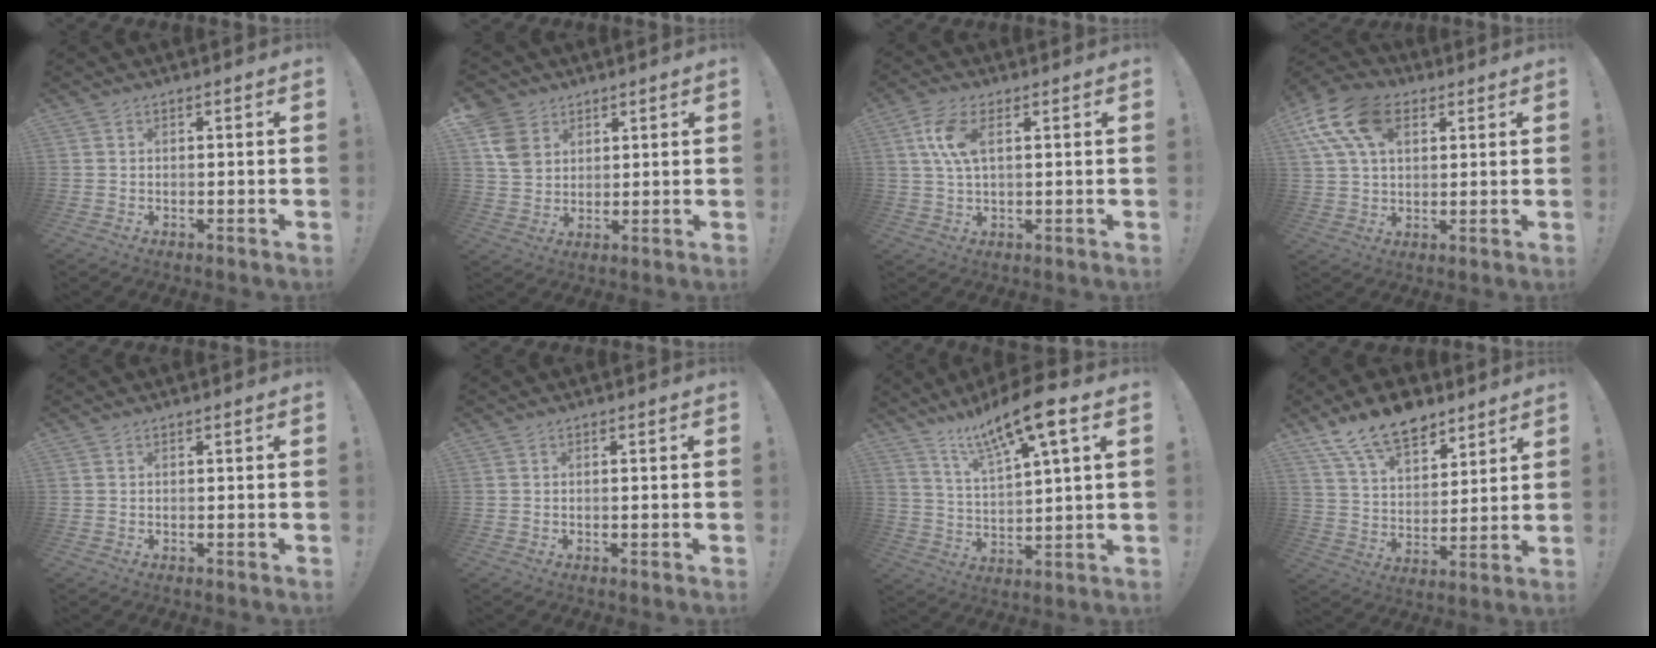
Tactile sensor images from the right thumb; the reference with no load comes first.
{"total": 9.0, "force": [4.3, 7.1, 3.3], "torque": [-0.061, -0.017, 0.088]}
{"total": 8.2, "force": [2.3, 3.6, 7.0], "torque": [-0.150, -0.001, 0.038]}
{"total": 16.4, "force": [6.8, 10.4, 10.7], "torque": [-0.207, -0.016, 0.125]}
{"total": 0.0}
{"total": 0.5, "force": [-0.3, 0.0, 0.4], "torque": [-0.005, -0.001, -0.006]}
{"total": 13.7, "force": [9.0, 2.9, 9.9], "torque": [-0.175, -0.044, 0.144]}
{"total": 15.1, "force": [10.9, 7.6, 7.1], "torque": [-0.129, -0.064, 0.202]}